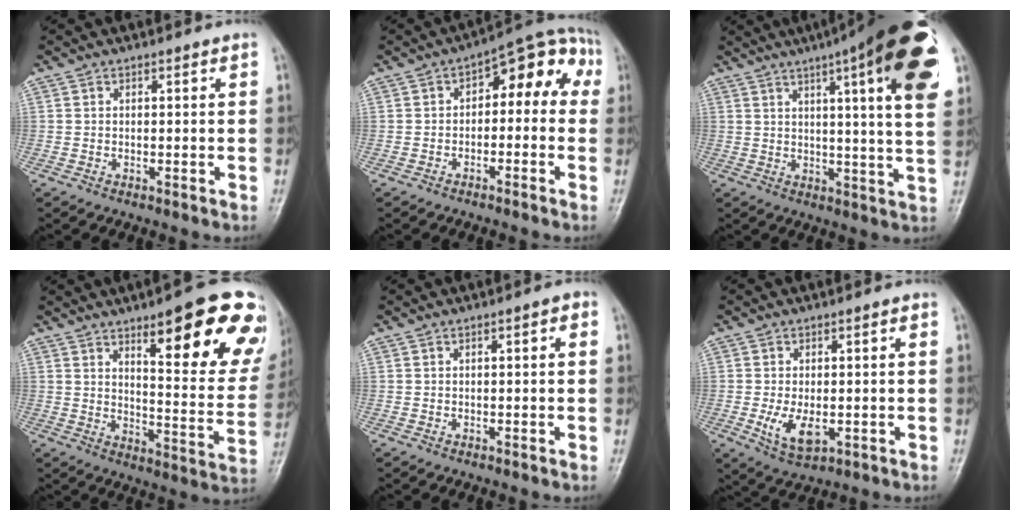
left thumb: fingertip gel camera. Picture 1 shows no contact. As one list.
[{"total": 10.0, "force": [0.3, 5.6, 8.3], "torque": [-0.065, 0.054, -0.010]}, {"total": 22.3, "force": [10.4, 3.7, 19.4], "torque": [-0.259, -0.017, 0.128]}, {"total": 21.6, "force": [11.3, 5.6, 17.5], "torque": [-0.189, -0.051, 0.157]}, {"total": 1.6, "force": [0.2, 0.4, 1.5], "torque": [-0.024, 0.005, 0.002]}, {"total": 6.7, "force": [-1.4, 3.4, 5.7], "torque": [-0.102, -0.002, -0.016]}]